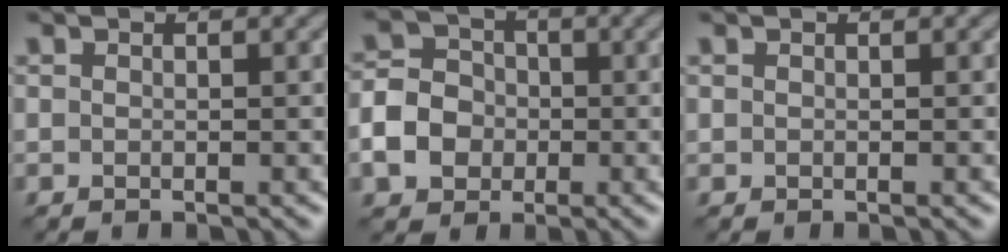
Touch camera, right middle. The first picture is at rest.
{"total": 5.1, "force": [-1.4, 4.4, 2.3], "torque": [-0.043, 0.002, -0.035]}
{"total": 0.0}